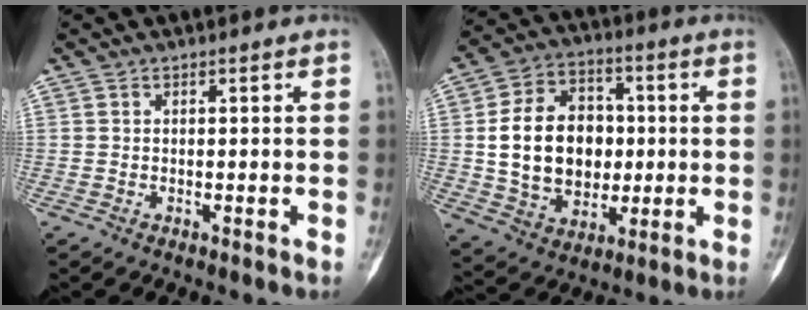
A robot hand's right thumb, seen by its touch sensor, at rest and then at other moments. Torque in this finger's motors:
{"motor_torque": [0.30, 2.46, 0.27, 0.21, 0.47]}